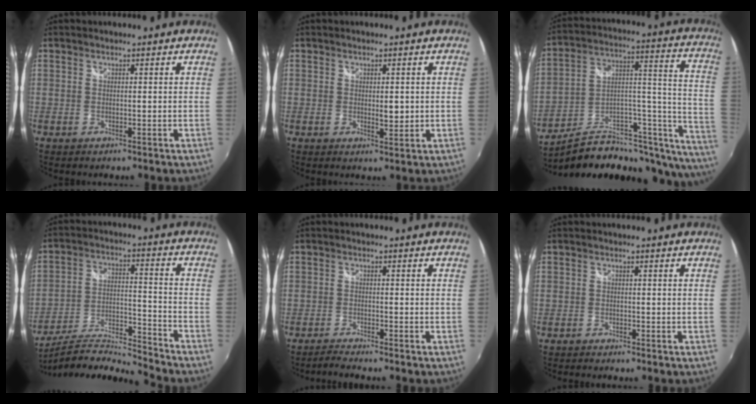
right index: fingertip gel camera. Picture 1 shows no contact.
{"total": 2.4, "force": [0.1, 1.1, 2.1], "torque": [-0.031, -0.004, 0.004]}
{"total": 23.9, "force": [-14.4, 11.1, 15.5], "torque": [-0.186, 0.038, -0.213]}
{"total": 14.0, "force": [-13.4, -1.3, 4.2], "torque": [-0.082, -0.016, -0.238]}
{"total": 2.0, "force": [-1.9, -0.6, 0.5], "torque": [-0.022, -0.005, -0.041]}
{"total": 0.6, "force": [-0.4, 0.0, -0.4], "torque": [0.001, 0.000, -0.014]}